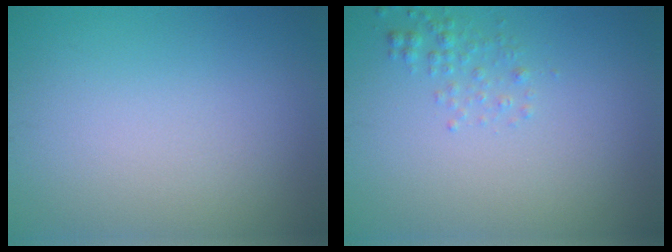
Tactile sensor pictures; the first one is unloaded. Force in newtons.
{"total": 1.3, "press": 1.3, "slide": 0.1}